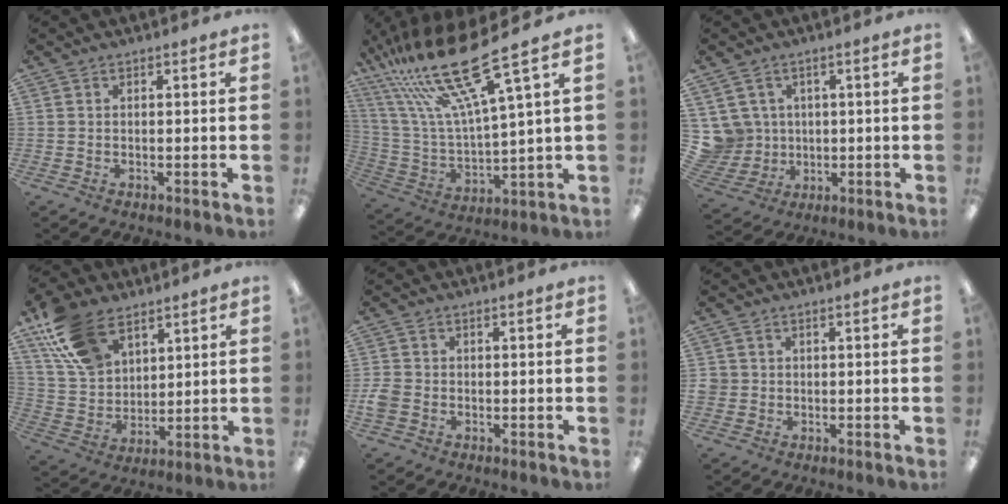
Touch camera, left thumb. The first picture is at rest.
{"total": 24.0, "force": [16.1, 5.2, 17.0], "torque": [-0.354, -0.097, 0.265]}
{"total": 7.6, "force": [2.0, 7.3, 0.8], "torque": [-0.057, -0.007, 0.046]}
{"total": 16.8, "force": [10.3, 9.9, 8.9], "torque": [-0.193, -0.027, 0.199]}
{"total": 3.4, "force": [-1.1, 2.7, 1.7], "torque": [-0.032, 0.006, -0.020]}
{"total": 2.4, "force": [0.0, 2.4, 0.4], "torque": [-0.009, 0.003, -0.001]}